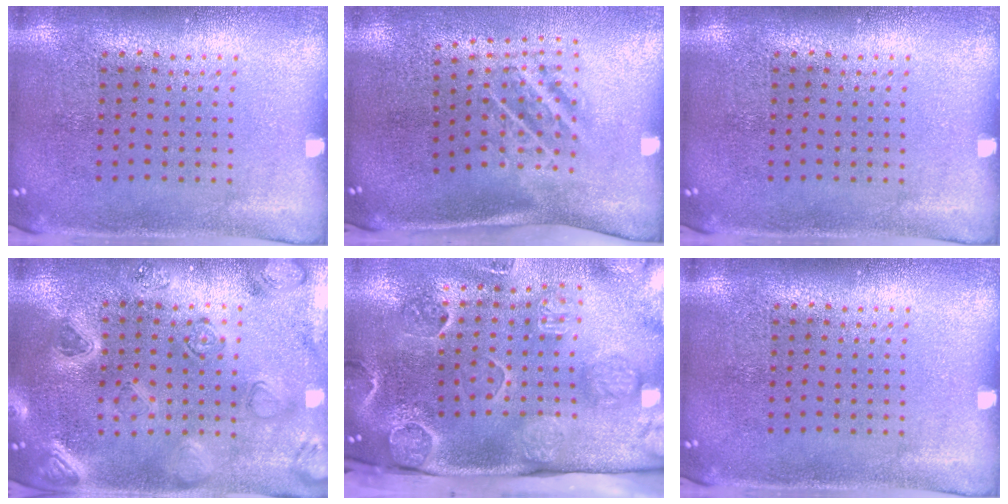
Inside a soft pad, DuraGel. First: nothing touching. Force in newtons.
{"total": 1.8, "press": 1.1, "slide": 1.4}
{"total": 0.0}
{"total": 2.2, "press": 2.2, "slide": 0.2}
{"total": 3.7, "press": 3.3, "slide": 1.7}
{"total": 0.0}